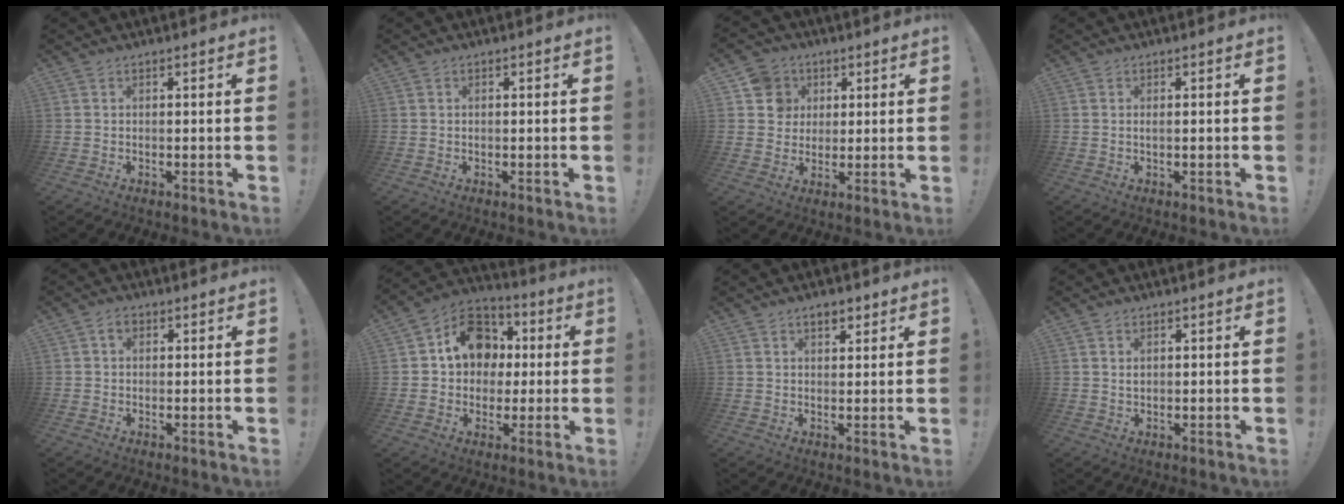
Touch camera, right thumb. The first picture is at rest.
{"total": 0.0}
{"total": 9.1, "force": [3.2, 8.4, 1.8], "torque": [-0.024, -0.013, 0.066]}
{"total": 0.9, "force": [0.4, 0.1, 0.8], "torque": [-0.007, -0.004, 0.005]}
{"total": 2.5, "force": [0.8, 1.6, 1.6], "torque": [-0.025, 0.001, 0.014]}
{"total": 15.5, "force": [3.1, 13.1, 7.9], "torque": [-0.102, 0.004, 0.066]}
{"total": 3.5, "force": [2.1, 1.9, 2.1], "torque": [-0.026, -0.006, 0.035]}
{"total": 1.3, "force": [0.6, 0.9, 0.7], "torque": [-0.011, 0.000, 0.010]}